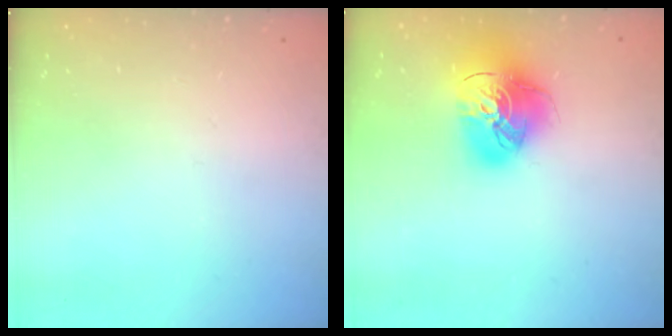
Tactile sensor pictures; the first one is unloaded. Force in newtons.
{"total": 17.6, "press": 17.5, "slide": 1.7}